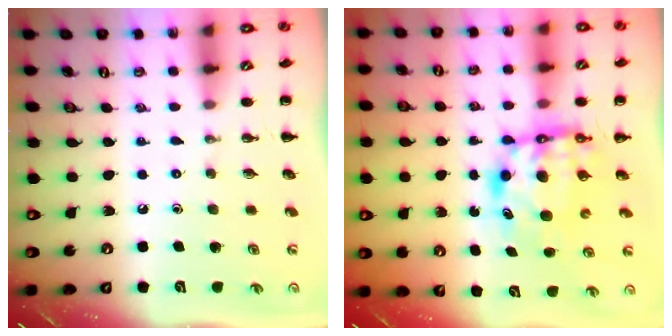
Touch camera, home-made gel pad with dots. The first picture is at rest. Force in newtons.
{"total": 6.9, "press": 6.7, "slide": 1.6}